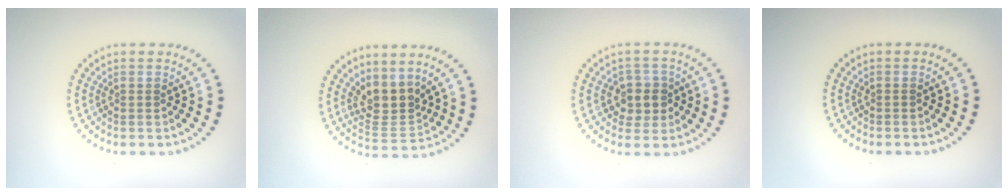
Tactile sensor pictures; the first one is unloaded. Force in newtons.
{"total": 3.2, "press": 2.4, "slide": 2.2}
{"total": 2.6, "press": 2.5, "slide": 0.8}
{"total": 0.0}